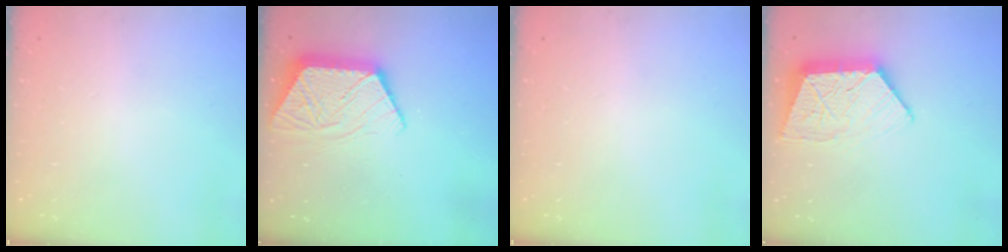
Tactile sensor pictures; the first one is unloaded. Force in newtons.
{"total": 13.1, "press": 13.1, "slide": 1.0}
{"total": 0.0}
{"total": 13.6, "press": 13.5, "slide": 1.0}